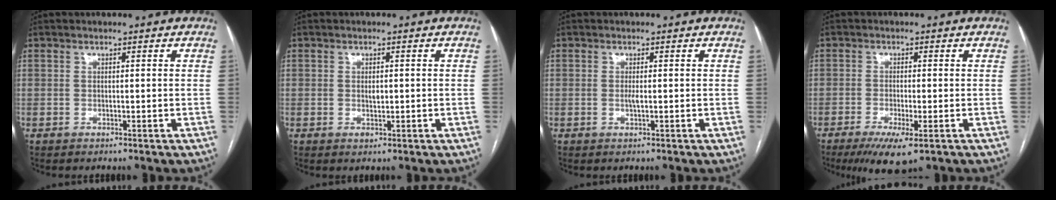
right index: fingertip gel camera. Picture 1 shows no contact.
{"total": 1.6, "force": [-0.1, 0.9, 1.3], "torque": [-0.022, 0.000, 0.002]}
{"total": 1.0, "force": [-0.1, 0.1, 1.0], "torque": [-0.022, -0.002, -0.002]}
{"total": 6.6, "force": [-3.6, 1.2, 5.4], "torque": [-0.092, -0.018, -0.057]}